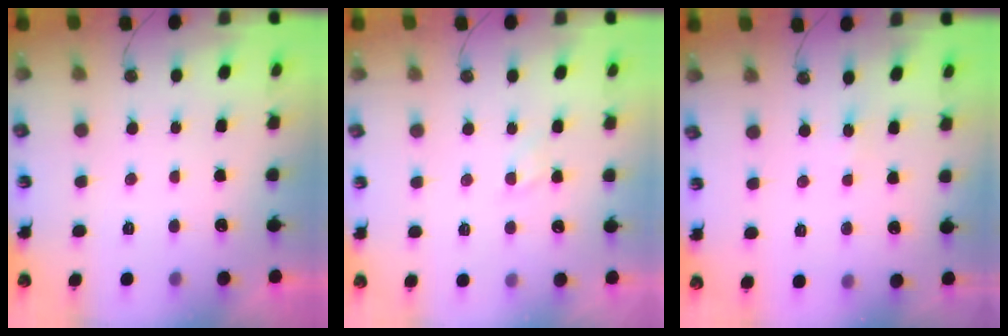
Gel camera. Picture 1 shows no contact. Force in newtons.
{"total": 3.3, "press": 3.3, "slide": 0.5}
{"total": 3.1, "press": 3.0, "slide": 0.4}